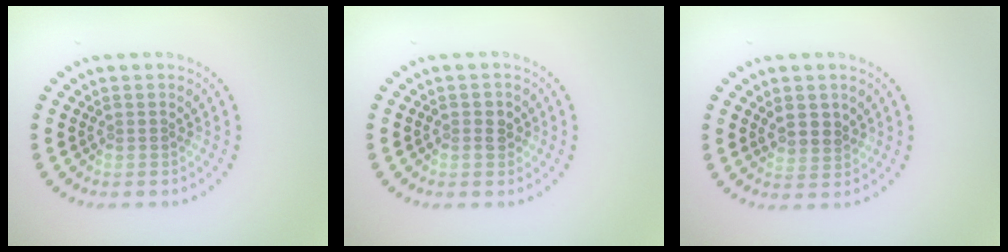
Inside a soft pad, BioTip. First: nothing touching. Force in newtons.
{"total": 1.5, "press": 1.5, "slide": 0.3}
{"total": 1.6, "press": 1.4, "slide": 0.9}